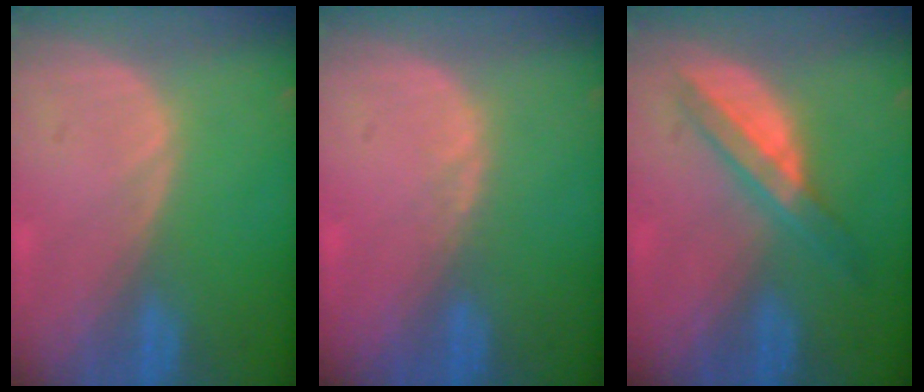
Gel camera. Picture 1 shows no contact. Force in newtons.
{"total": 0.8, "press": 0.8, "slide": 0.3}
{"total": 5.5, "press": 5.3, "slide": 1.6}